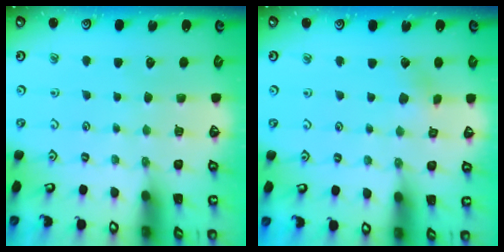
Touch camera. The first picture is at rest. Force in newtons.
{"total": 2.7, "press": 2.7, "slide": 0.7}